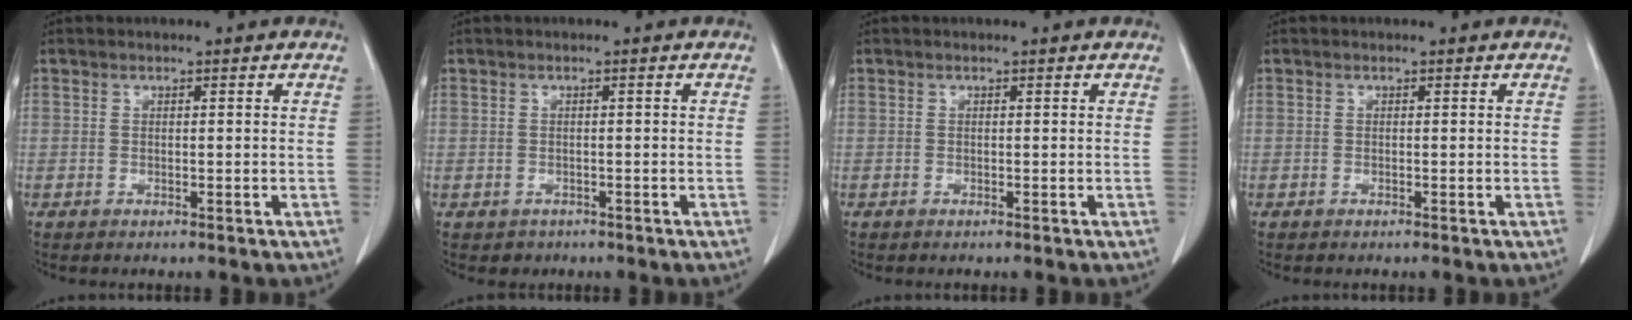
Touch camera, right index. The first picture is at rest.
{"total": 1.6, "force": [-0.9, 1.3, -0.1], "torque": [-0.004, 0.004, -0.013]}
{"total": 0.0}
{"total": 0.0}